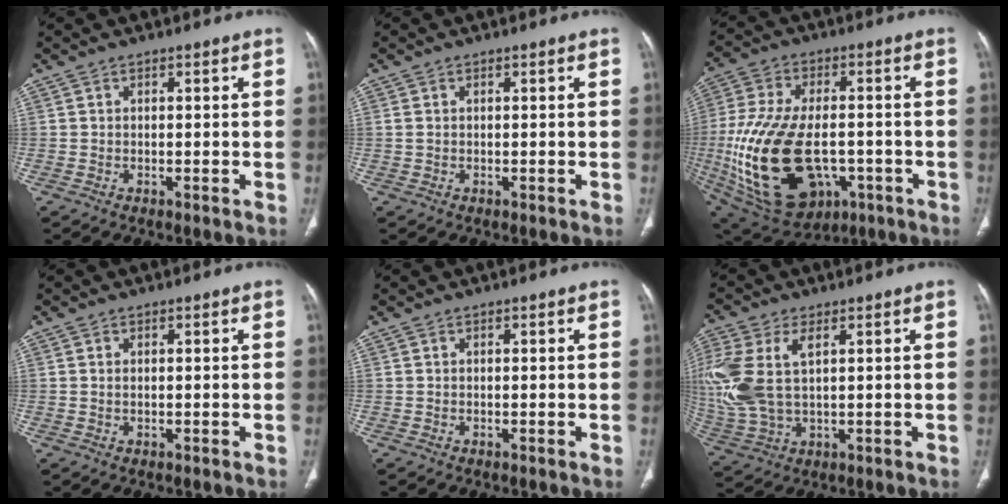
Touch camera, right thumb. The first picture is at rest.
{"total": 0.8, "force": [0.2, 0.5, 0.6], "torque": [-0.021, 0.010, 0.010]}
{"total": 26.3, "force": [-5.4, 15.5, 20.6], "torque": [-0.441, -0.009, -0.062]}
{"total": 0.6, "force": [0.2, 0.3, 0.4], "torque": [-0.014, 0.004, 0.005]}
{"total": 0.0}
{"total": 15.3, "force": [3.4, 8.5, 12.3], "torque": [-0.312, 0.002, 0.075]}